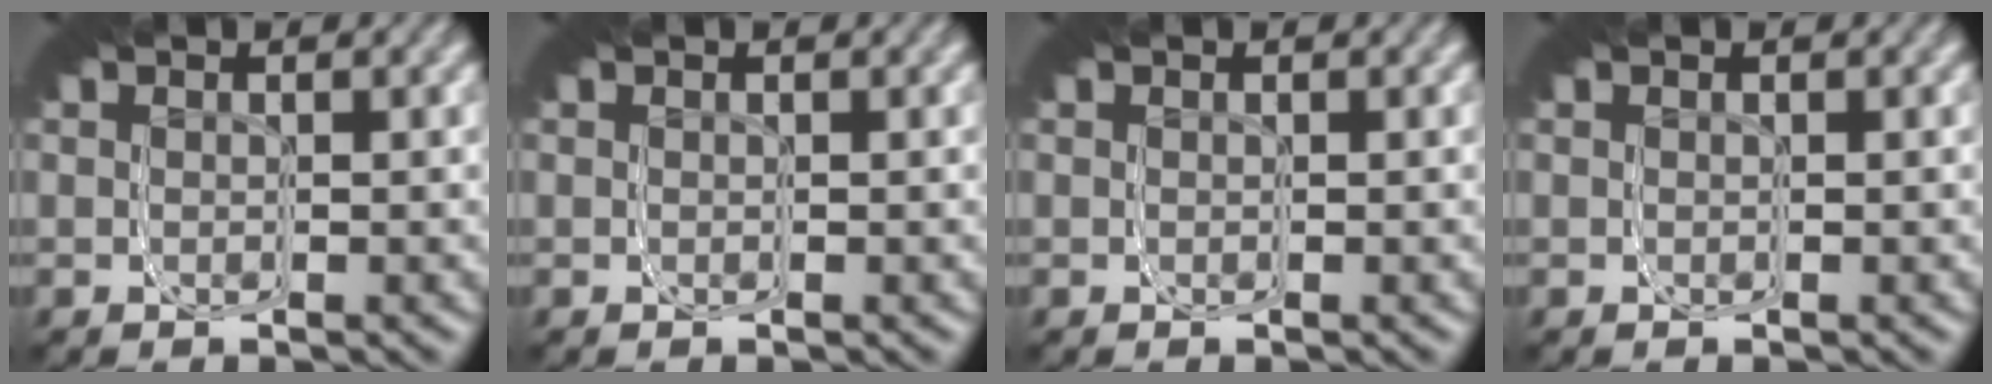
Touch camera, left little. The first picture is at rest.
{"total": 0.0}
{"total": 0.0}
{"total": 0.0}